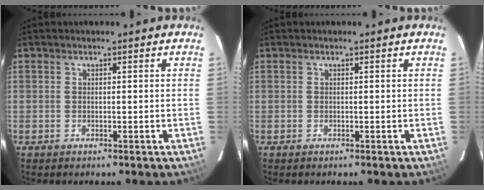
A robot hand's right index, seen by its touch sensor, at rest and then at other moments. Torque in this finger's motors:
{"motor_torque": [0.00, 0.00, 0.00, 0.00]}